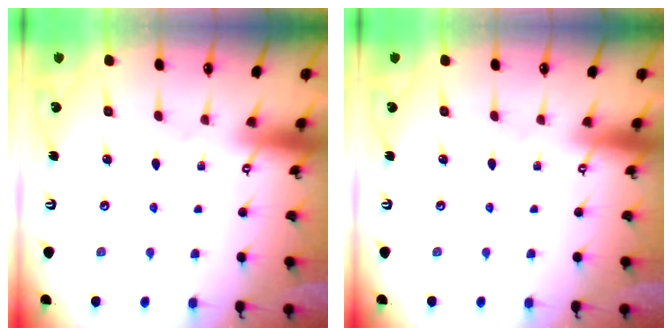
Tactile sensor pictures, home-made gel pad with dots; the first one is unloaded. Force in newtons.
{"total": 0.0}